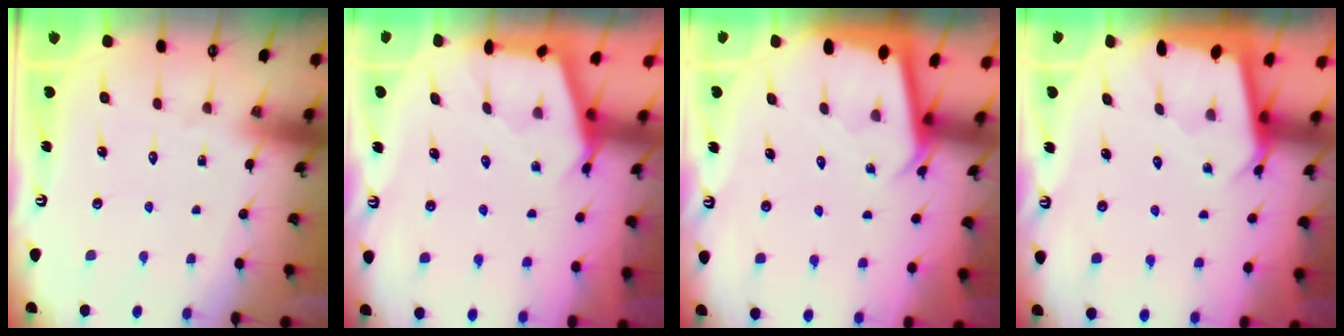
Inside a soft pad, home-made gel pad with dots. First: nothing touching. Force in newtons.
{"total": 3.0, "press": 3.0, "slide": 0.4}
{"total": 2.2, "press": 2.2, "slide": 0.1}
{"total": 2.5, "press": 2.5, "slide": 0.3}